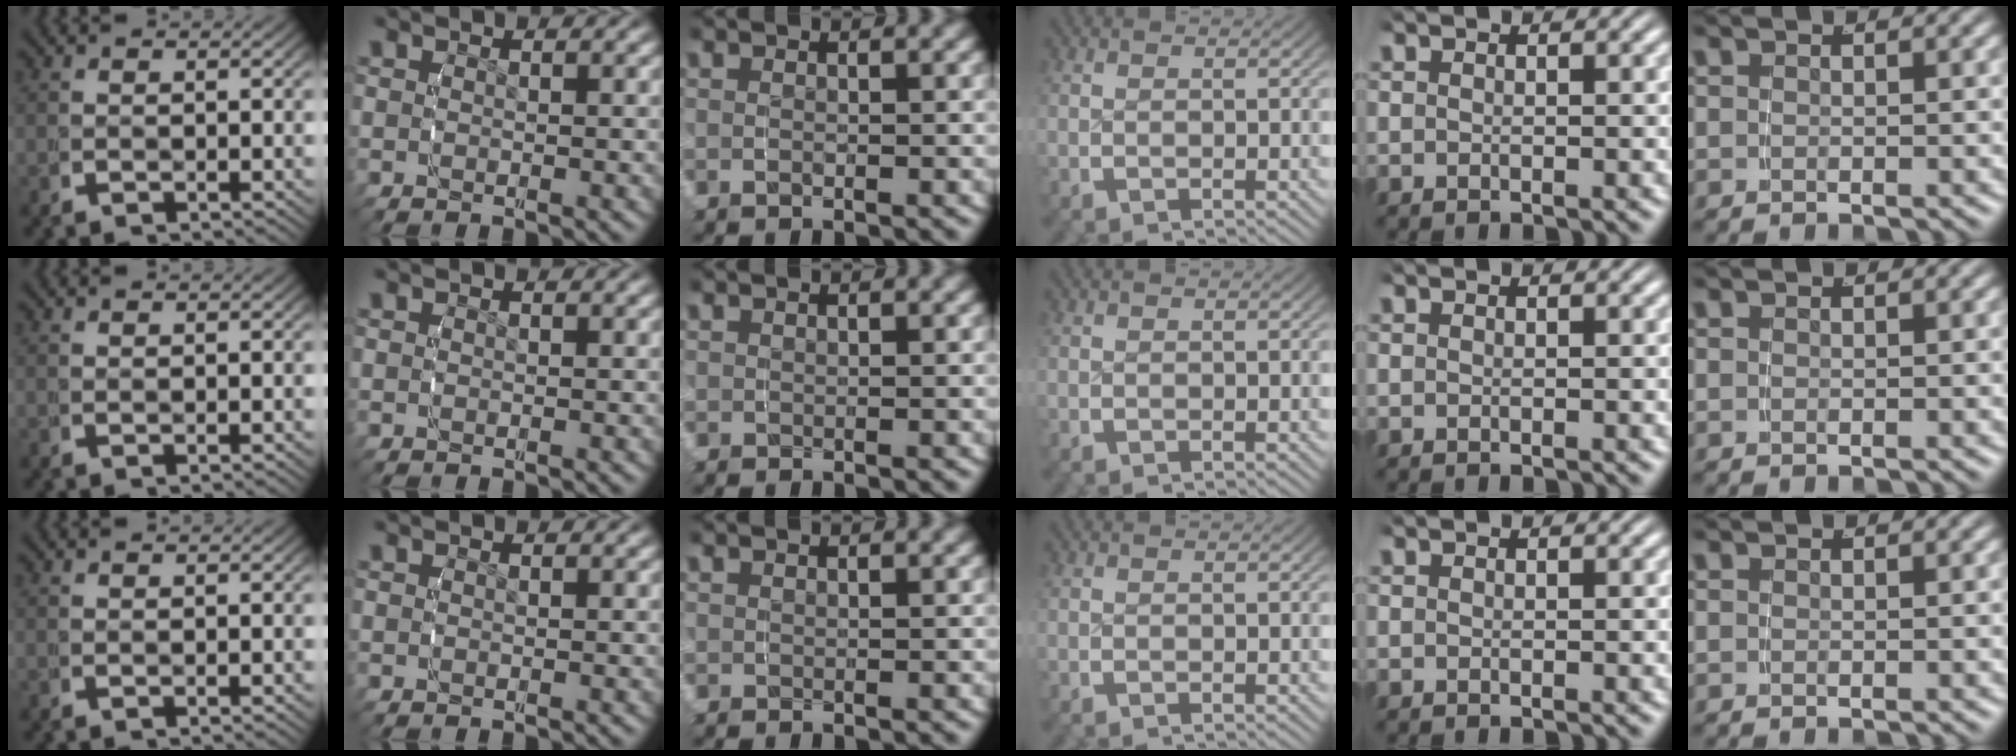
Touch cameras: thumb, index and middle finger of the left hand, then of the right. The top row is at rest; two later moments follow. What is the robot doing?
{"motion": "grasp_and_lifting", "object": "fork"}